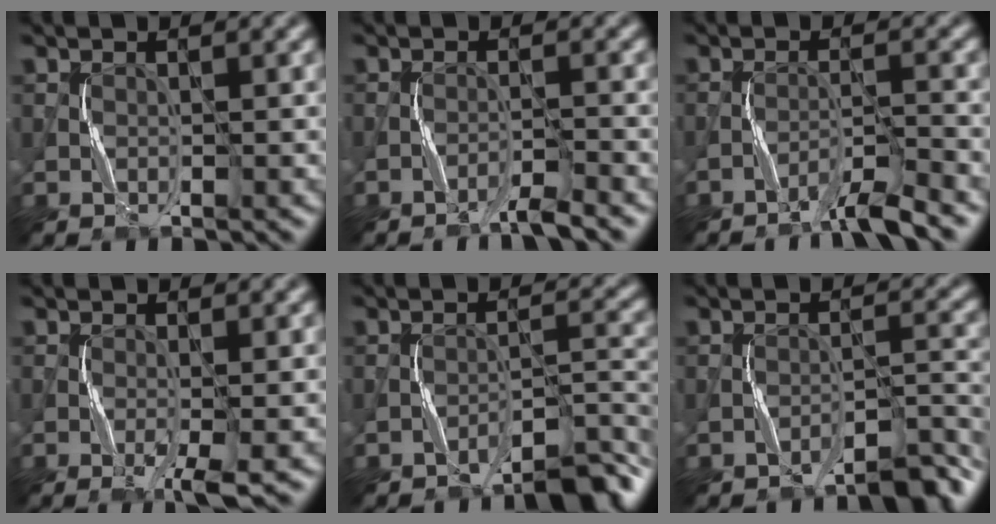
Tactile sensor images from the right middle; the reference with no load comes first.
{"total": 1.9, "force": [-1.8, -0.3, 0.7], "torque": [-0.008, 0.010, -0.038]}
{"total": 2.8, "force": [-2.5, -0.4, 1.3], "torque": [-0.019, 0.011, -0.055]}
{"total": 2.3, "force": [-1.0, 0.0, 2.0], "torque": [-0.042, -0.003, -0.019]}
{"total": 4.2, "force": [-3.8, 0.2, 1.7], "torque": [-0.022, 0.018, -0.063]}
{"total": 3.4, "force": [-3.2, 0.2, 1.2], "torque": [-0.014, 0.016, -0.054]}